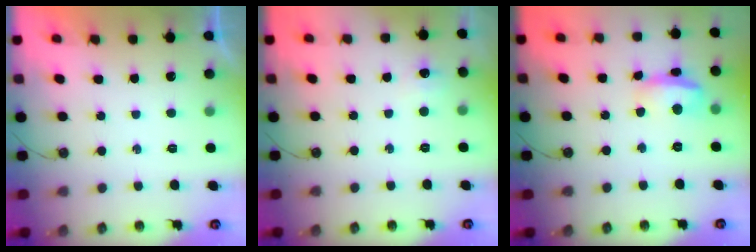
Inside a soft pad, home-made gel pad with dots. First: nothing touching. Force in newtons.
{"total": 3.7, "press": 3.7, "slide": 0.6}
{"total": 9.2, "press": 9.1, "slide": 1.4}